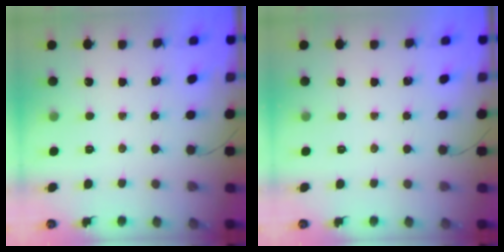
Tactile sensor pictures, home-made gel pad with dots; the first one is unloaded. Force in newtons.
{"total": 0.0}